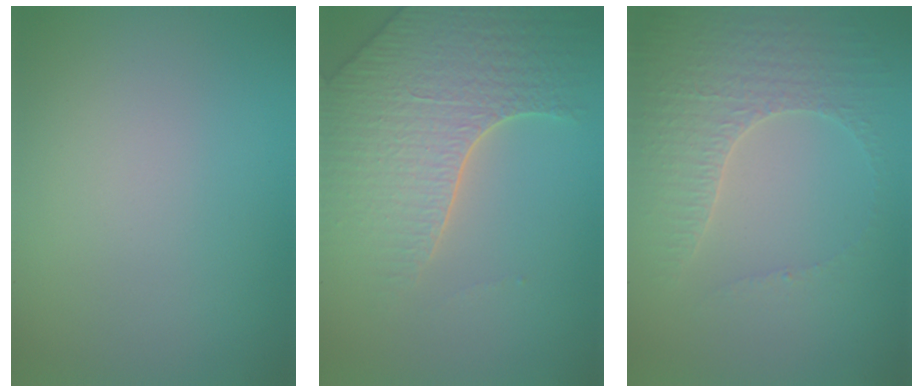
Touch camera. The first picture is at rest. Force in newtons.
{"total": 5.5, "press": 4.8, "slide": 2.6}
{"total": 3.3, "press": 3.2, "slide": 0.9}